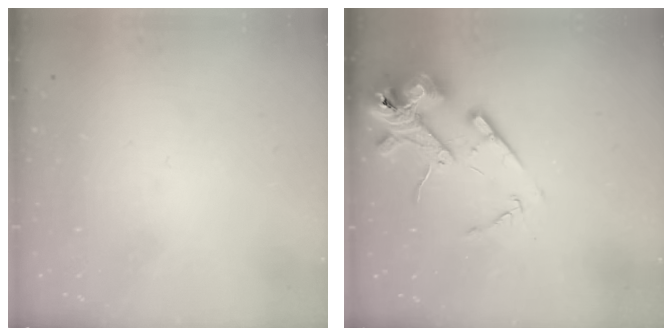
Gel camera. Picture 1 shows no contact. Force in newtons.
{"total": 13.7, "press": 13.5, "slide": 2.0}